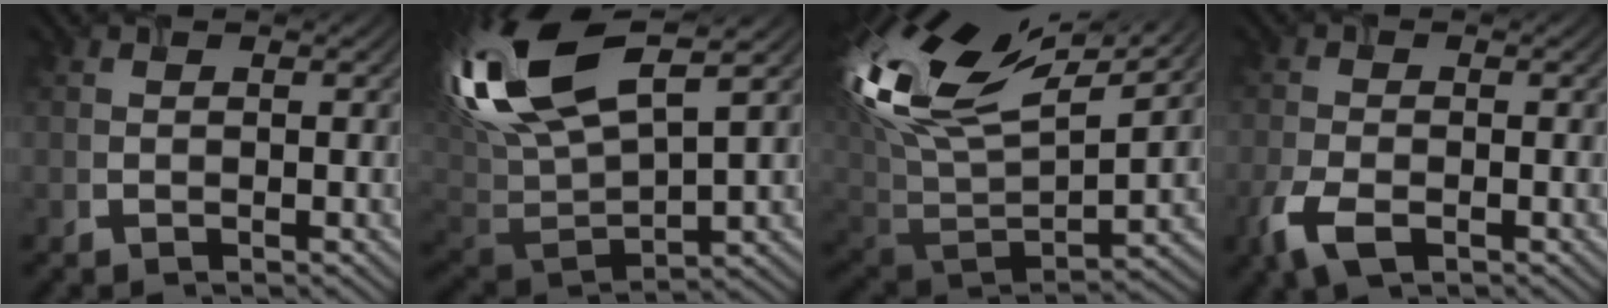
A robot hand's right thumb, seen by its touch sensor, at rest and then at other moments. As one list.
[{"total": 17.1, "force": [6.3, 7.4, 14.0], "torque": [-0.329, 0.018, 0.115]}, {"total": 17.8, "force": [8.5, 8.6, 13.0], "torque": [-0.321, 0.029, 0.151]}, {"total": 4.5, "force": [-2.3, 2.2, 3.2], "torque": [-0.080, -0.011, -0.049]}]